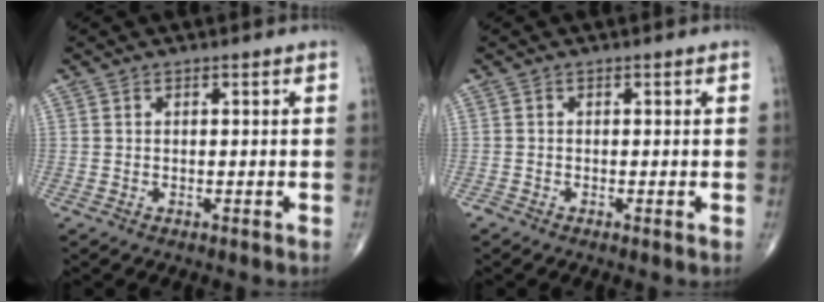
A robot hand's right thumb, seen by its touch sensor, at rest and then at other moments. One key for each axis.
{"total": 0.6, "fx": -0.4, "fy": 0.2, "fz": 0.4, "tx": -0.012, "ty": -0.004, "tz": -0.013}